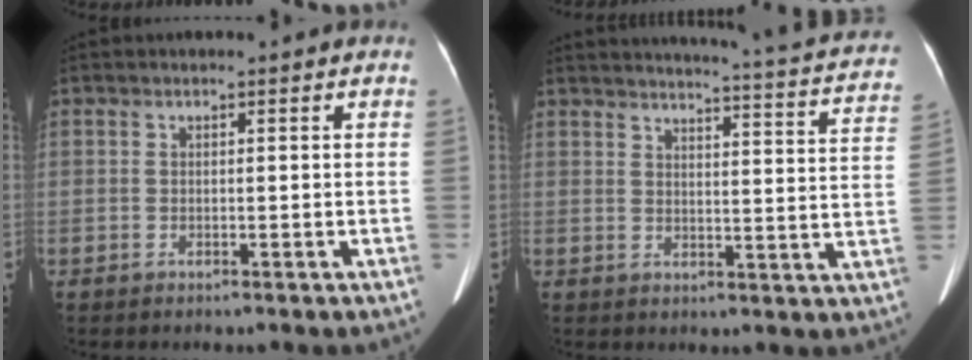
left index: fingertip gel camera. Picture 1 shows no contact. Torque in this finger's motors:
{"motor_torque": [0.72, -1.42, 0.17, 0.07]}